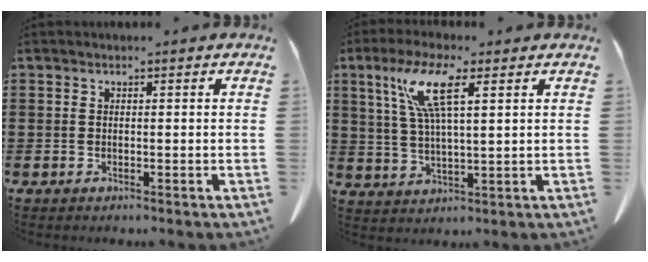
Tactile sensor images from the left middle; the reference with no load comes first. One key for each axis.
{"total": 8.7, "fx": 4.1, "fy": 1.9, "fz": 7.4, "tx": -0.161, "ty": 0.008, "tz": 0.069}